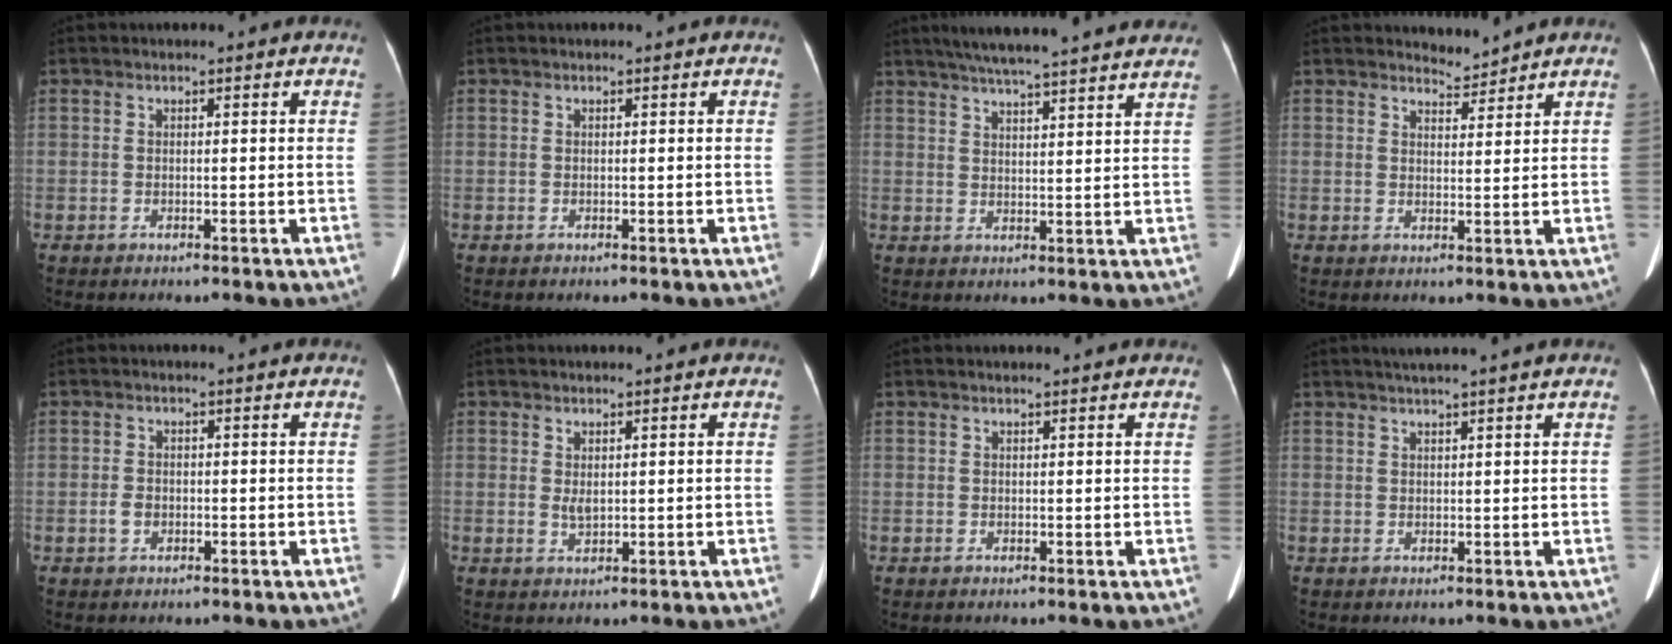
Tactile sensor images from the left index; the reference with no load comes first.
{"total": 0.0}
{"total": 18.9, "force": [16.7, 1.0, 8.9], "torque": [-0.138, 0.024, 0.215]}
{"total": 2.5, "force": [2.5, 0.2, -0.4], "torque": [0.000, -0.005, 0.042]}
{"total": 1.6, "force": [-0.8, 1.1, 0.9], "torque": [-0.023, -0.003, -0.012]}
{"total": 1.5, "force": [0.6, 0.8, 1.1], "torque": [-0.023, -0.003, 0.018]}
{"total": 2.1, "force": [2.0, 0.2, 0.6], "torque": [-0.012, 0.014, 0.021]}
{"total": 4.4, "force": [3.6, -0.8, 2.4], "torque": [-0.033, 0.020, 0.052]}